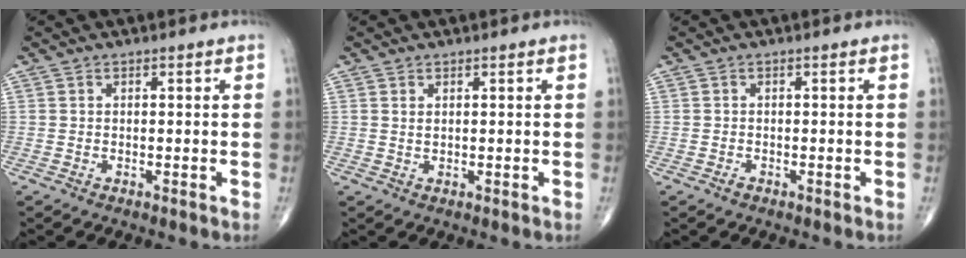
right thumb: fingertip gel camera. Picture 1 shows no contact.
{"total": 0.8, "force": [0.5, 0.3, 0.6], "torque": [-0.010, -0.003, 0.011]}
{"total": 0.7, "force": [-0.5, 0.4, 0.3], "torque": [-0.003, 0.001, -0.011]}